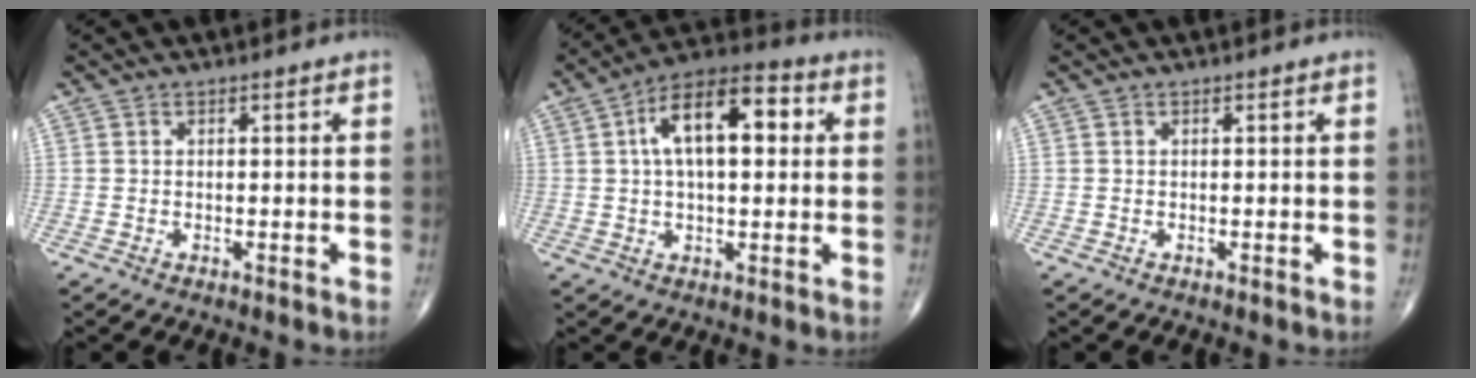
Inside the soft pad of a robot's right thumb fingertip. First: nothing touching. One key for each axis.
{"total": 14.7, "fx": 3.2, "fy": 7.1, "fz": 12.5, "tx": -0.193, "ty": 0.026, "tz": 0.044}
{"total": 0.0}